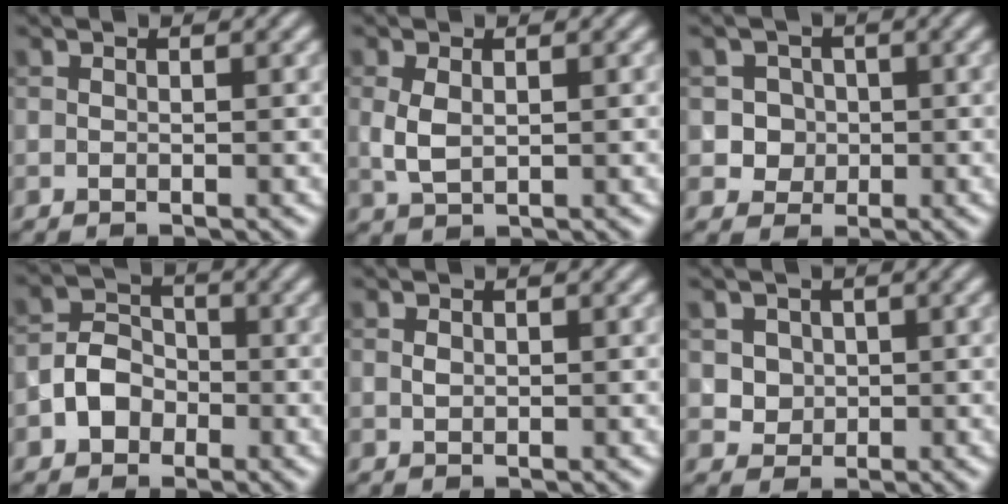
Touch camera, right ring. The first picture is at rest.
{"total": 2.2, "force": [0.3, 1.3, 1.8], "torque": [-0.049, 0.000, 0.009]}
{"total": 2.7, "force": [0.1, 2.6, 0.7], "torque": [0.009, 0.006, 0.003]}
{"total": 3.6, "force": [-1.5, 2.9, 1.7], "torque": [-0.026, 0.008, -0.029]}
{"total": 0.5, "force": [0.1, 0.4, 0.3], "torque": [-0.008, 0.000, 0.002]}
{"total": 2.7, "force": [0.9, 2.4, 1.0], "torque": [-0.018, 0.003, 0.028]}